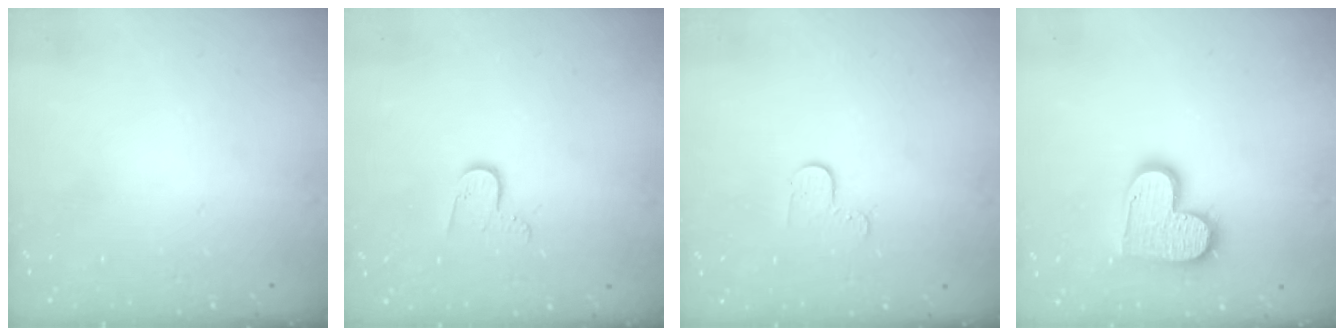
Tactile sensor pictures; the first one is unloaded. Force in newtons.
{"total": 5.2, "press": 5.2, "slide": 0.4}
{"total": 3.7, "press": 3.6, "slide": 0.3}
{"total": 13.8, "press": 13.7, "slide": 1.1}